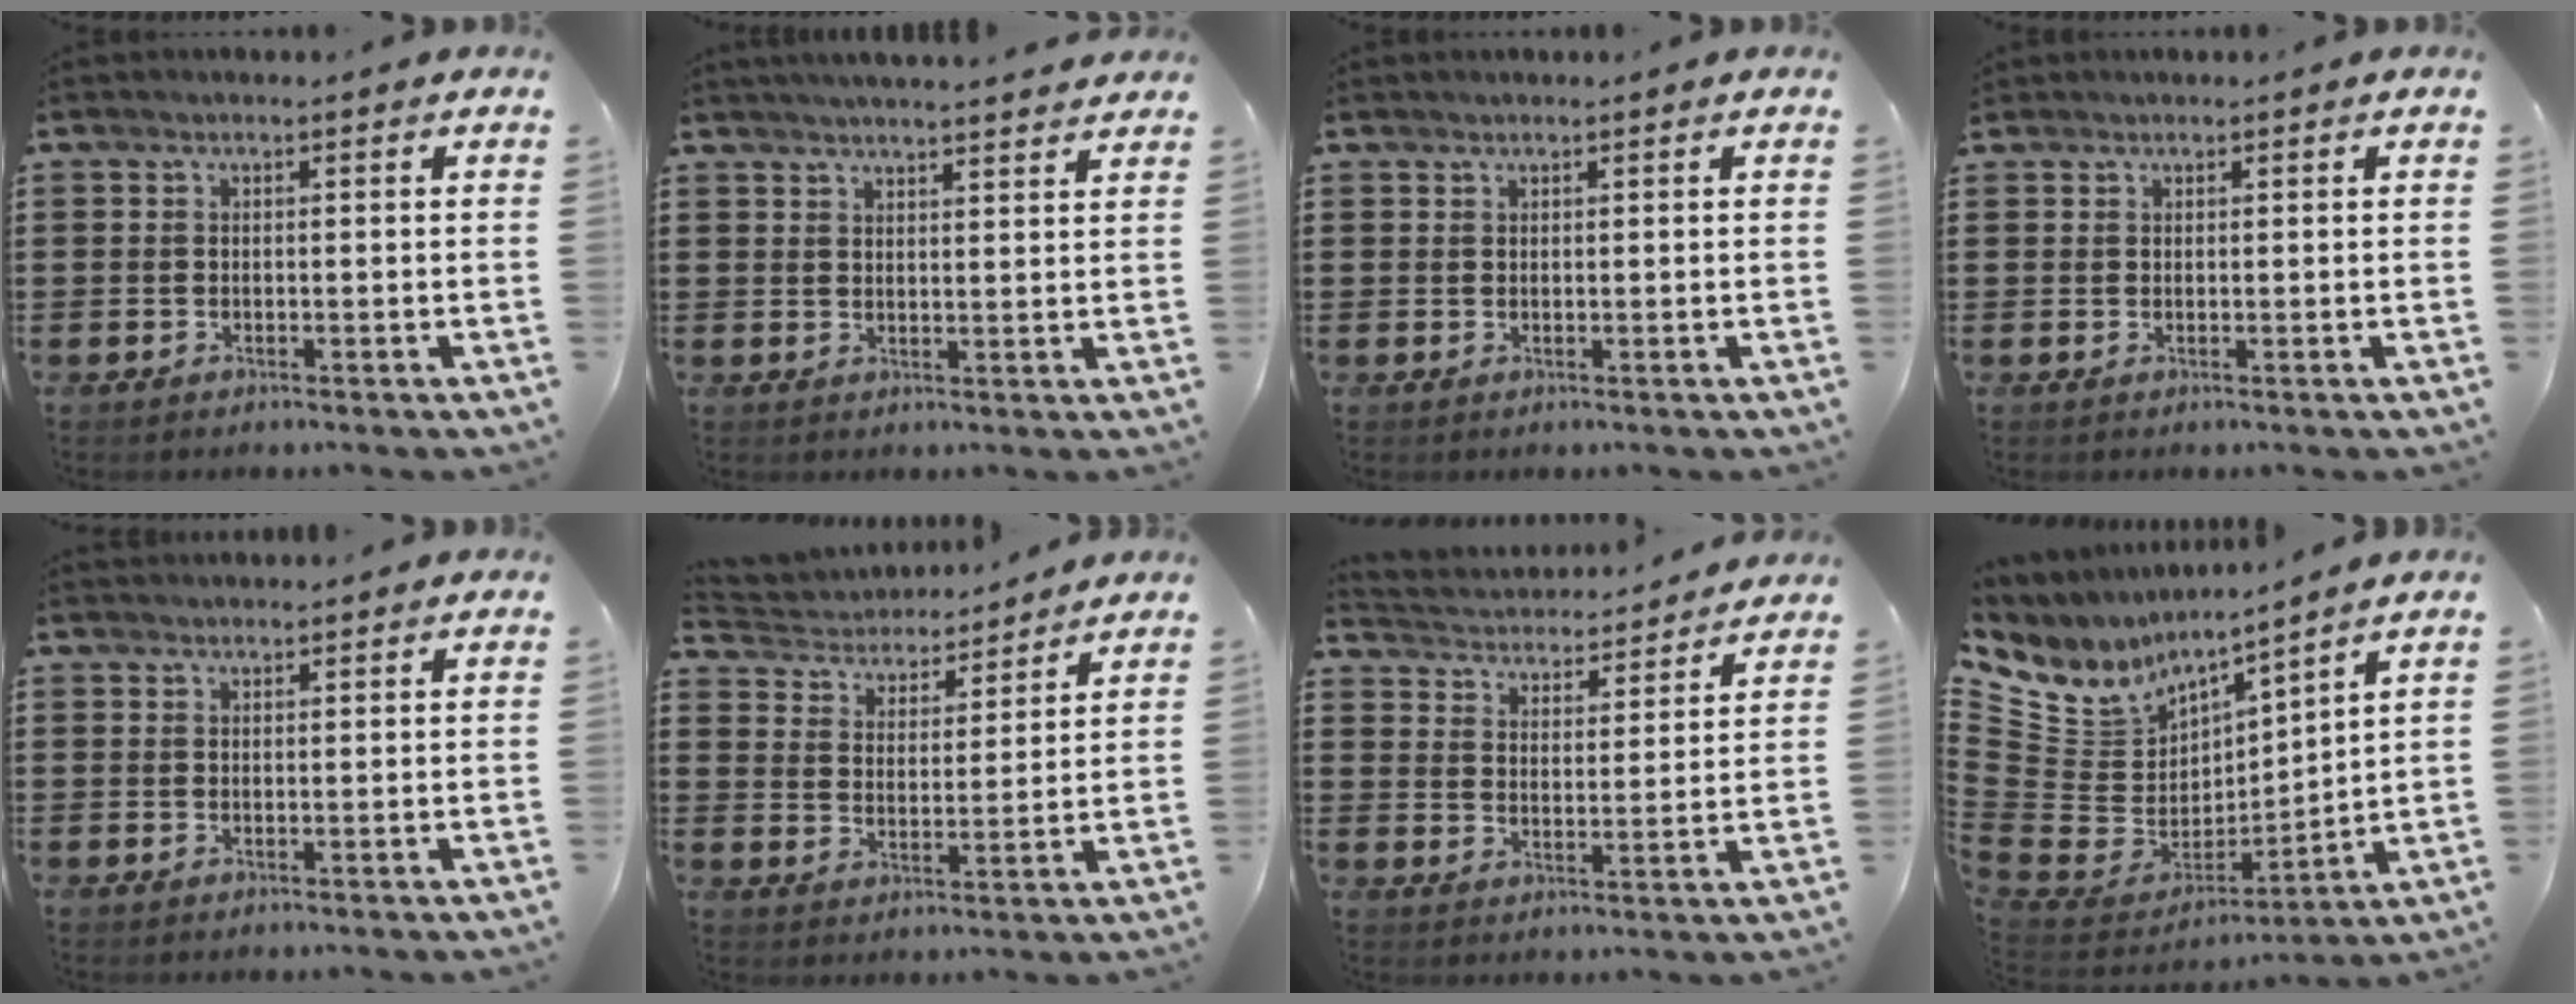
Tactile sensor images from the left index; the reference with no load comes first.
{"total": 3.0, "force": [2.9, -0.5, 0.3], "torque": [-0.015, -0.013, 0.053]}
{"total": 0.5, "force": [0.5, 0.0, 0.1], "torque": [-0.003, -0.001, 0.012]}
{"total": 0.7, "force": [0.6, 0.3, 0.0], "torque": [-0.002, 0.001, 0.013]}
{"total": 1.2, "force": [1.2, 0.1, 0.1], "torque": [-0.003, 0.000, 0.023]}
{"total": 4.1, "force": [4.0, 0.8, 0.0], "torque": [-0.026, -0.027, 0.065]}
{"total": 3.6, "force": [3.6, 0.1, -0.3], "torque": [-0.019, -0.031, 0.055]}
{"total": 7.8, "force": [4.2, 6.4, 1.6], "torque": [-0.090, -0.045, 0.081]}